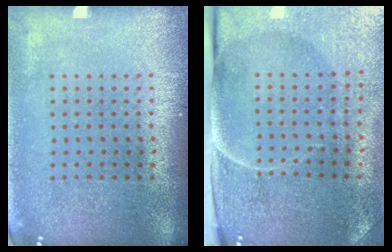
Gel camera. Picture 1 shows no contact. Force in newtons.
{"total": 5.0, "press": 4.0, "slide": 3.0}